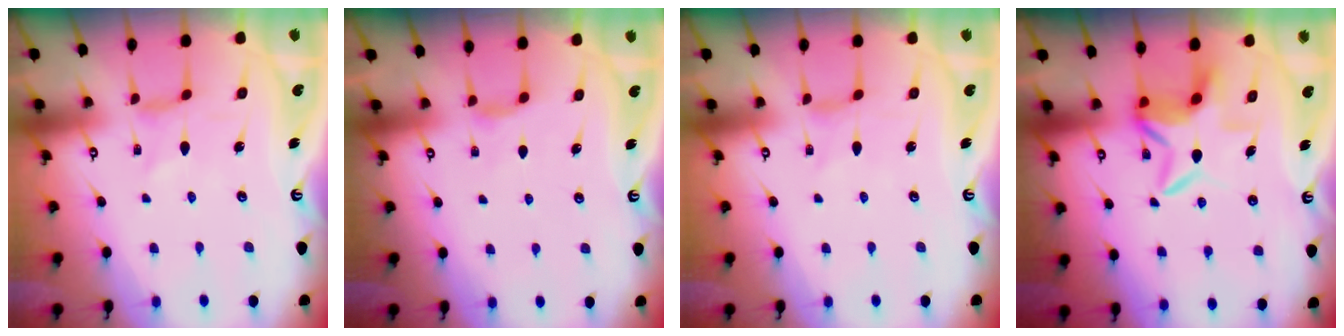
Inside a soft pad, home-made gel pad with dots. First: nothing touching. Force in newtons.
{"total": 4.3, "press": 4.2, "slide": 0.6}
{"total": 0.0}
{"total": 8.0, "press": 7.9, "slide": 1.6}